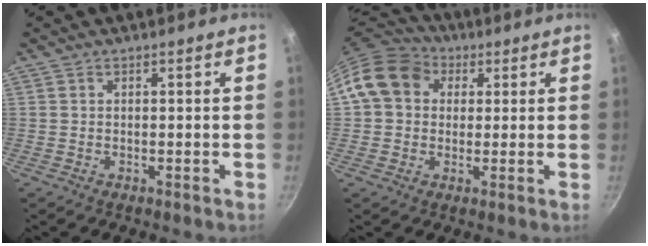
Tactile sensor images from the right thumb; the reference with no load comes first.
{"total": 12.0, "force": [3.1, 9.9, 6.0], "torque": [-0.081, 0.024, 0.037]}